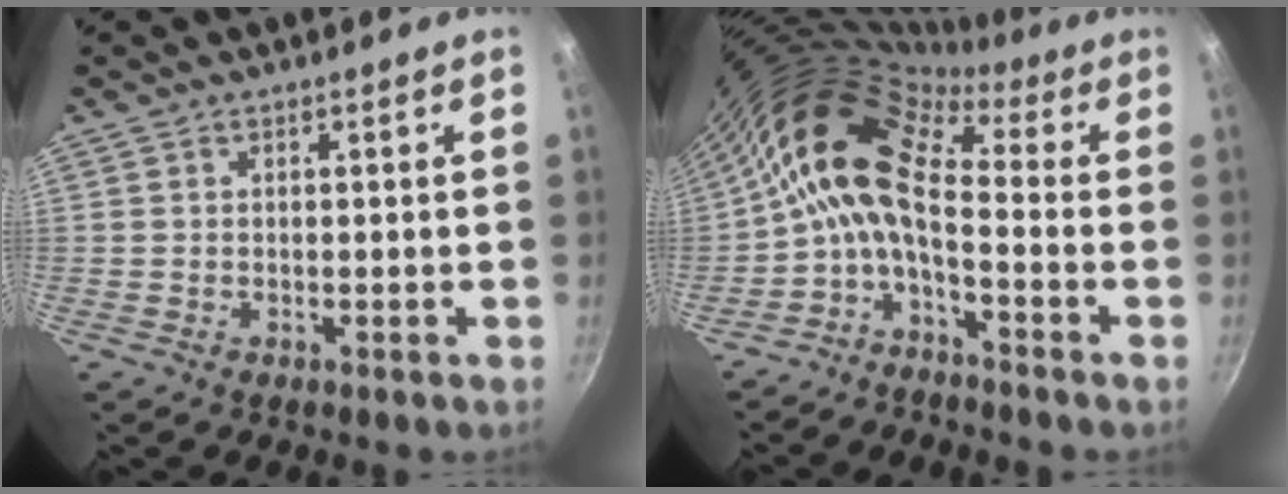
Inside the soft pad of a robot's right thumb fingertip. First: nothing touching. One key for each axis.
{"total": 12.3, "fx": -0.7, "fy": 6.0, "fz": 10.7, "tx": -0.205, "ty": 0.032, "tz": -0.032}